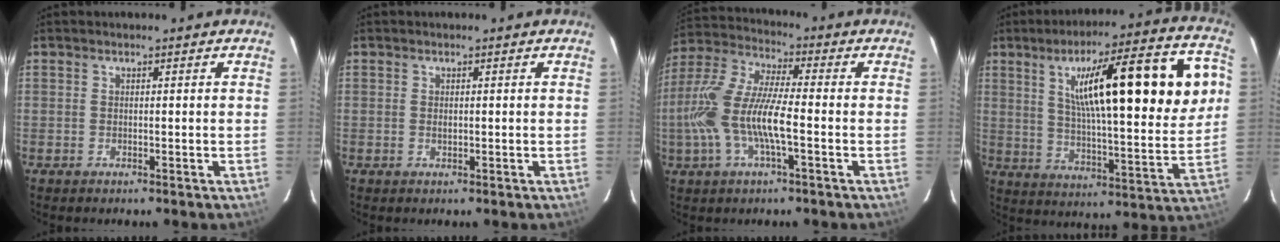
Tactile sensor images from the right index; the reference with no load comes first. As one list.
[{"total": 0.7, "force": [0.0, 0.5, 0.5], "torque": [-0.007, -0.001, 0.002]}, {"total": 14.3, "force": [-3.2, 3.4, 13.5], "torque": [-0.284, -0.001, -0.063]}, {"total": 25.8, "force": [7.1, 5.1, 24.2], "torque": [-0.377, 0.028, 0.111]}]